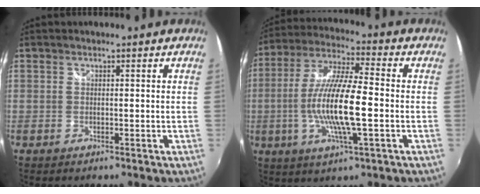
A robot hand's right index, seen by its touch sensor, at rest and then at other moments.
{"total": 15.2, "force": [-2.5, 2.6, 14.7], "torque": [-0.287, -0.006, -0.049]}